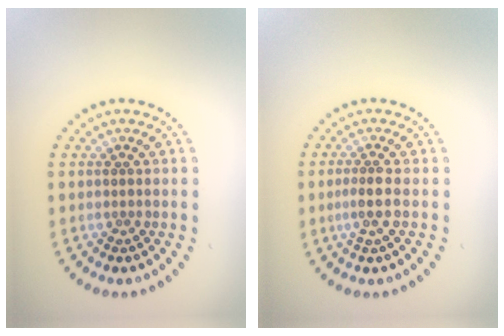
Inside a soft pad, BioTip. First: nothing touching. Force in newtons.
{"total": 1.9, "press": 1.6, "slide": 1.0}